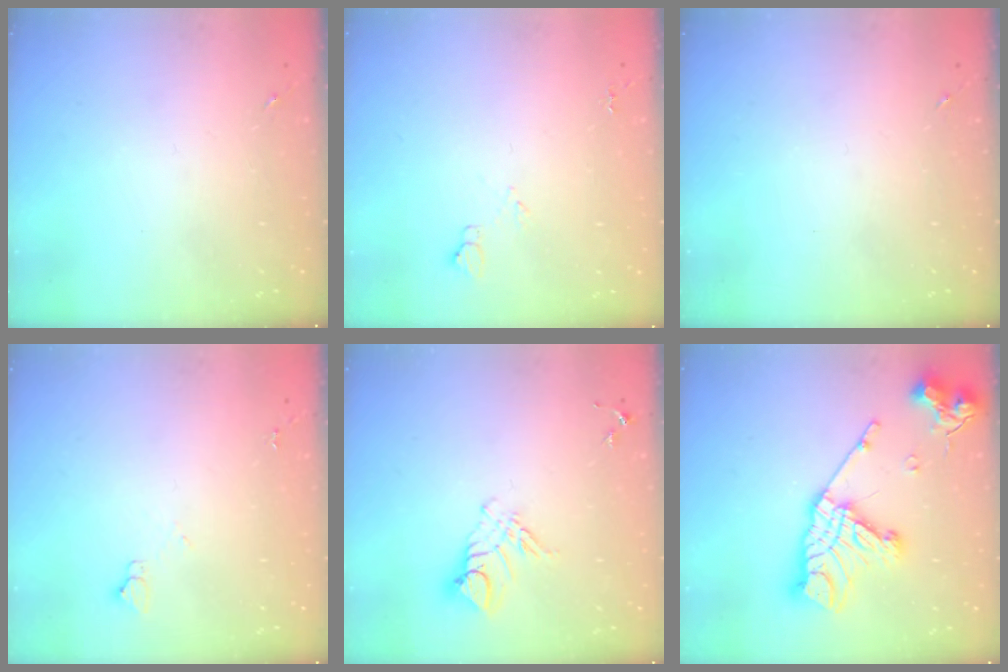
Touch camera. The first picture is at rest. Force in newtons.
{"total": 5.5, "press": 5.4, "slide": 0.7}
{"total": 0.0}
{"total": 3.6, "press": 3.6, "slide": 0.5}
{"total": 9.4, "press": 9.4, "slide": 0.9}
{"total": 20.7, "press": 20.6, "slide": 1.9}